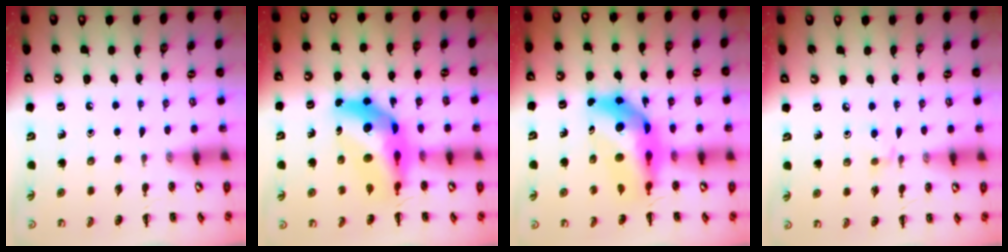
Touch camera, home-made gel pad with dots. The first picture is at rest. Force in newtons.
{"total": 12.7, "press": 12.1, "slide": 3.9}
{"total": 10.8, "press": 10.3, "slide": 3.2}
{"total": 2.9, "press": 2.8, "slide": 0.9}